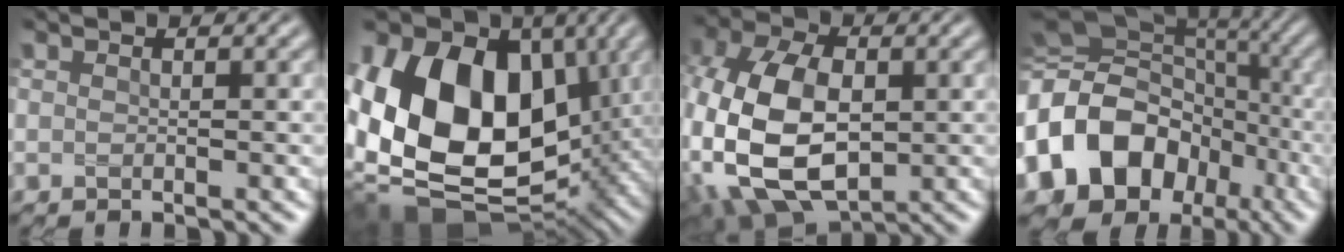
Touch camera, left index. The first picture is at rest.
{"total": 19.3, "force": [1.3, 13.3, 13.9], "torque": [-0.277, -0.004, 0.026]}
{"total": 13.4, "force": [-2.0, 8.1, 10.5], "torque": [-0.248, -0.006, -0.043]}
{"total": 17.7, "force": [-5.2, 14.2, 9.3], "torque": [-0.196, -0.001, -0.105]}